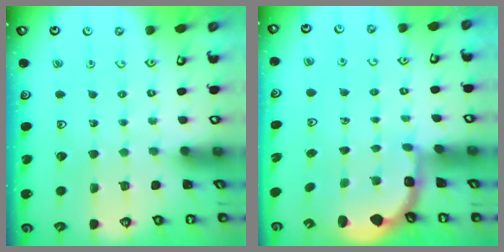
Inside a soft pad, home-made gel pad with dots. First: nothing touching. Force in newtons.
{"total": 2.8, "press": 2.2, "slide": 1.7}